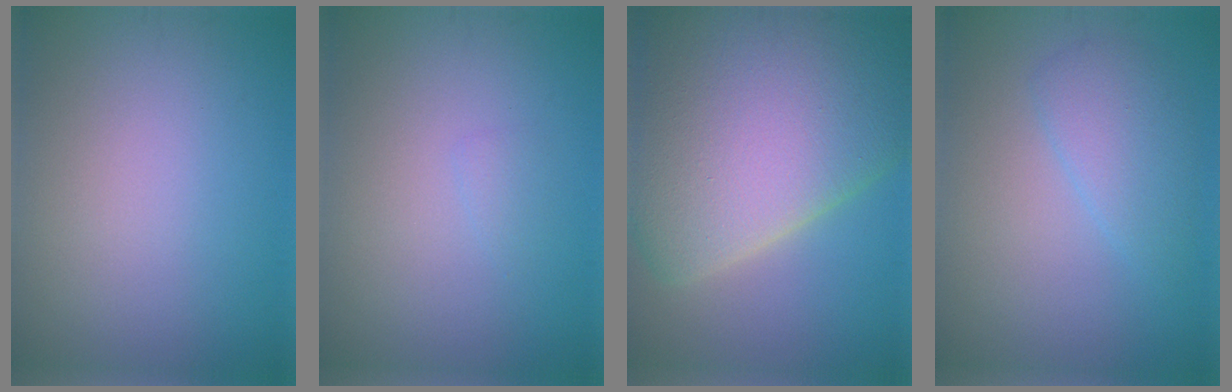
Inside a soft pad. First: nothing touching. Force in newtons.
{"total": 0.6, "press": 0.6, "slide": 0.0}
{"total": 16.4, "press": 16.4, "slide": 1.3}
{"total": 2.7, "press": 2.7, "slide": 0.2}